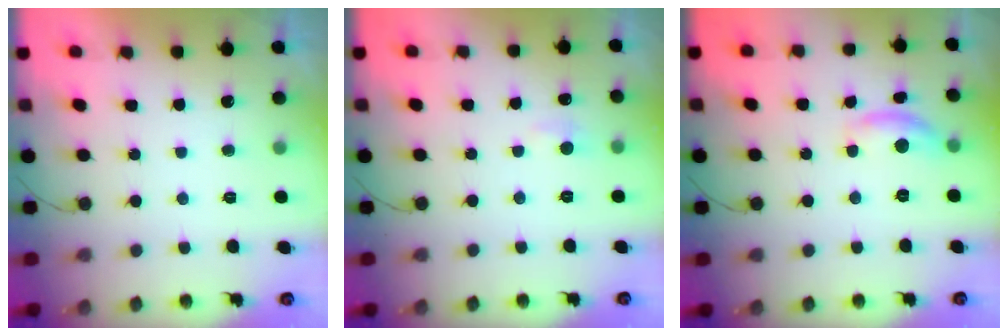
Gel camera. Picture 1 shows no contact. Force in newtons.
{"total": 5.4, "press": 5.3, "slide": 0.8}
{"total": 9.2, "press": 9.2, "slide": 0.4}